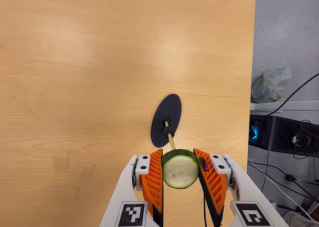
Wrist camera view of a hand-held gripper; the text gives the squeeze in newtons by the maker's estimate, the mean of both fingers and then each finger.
{"total": 11.4, "left": 9.8, "right": 12.9}